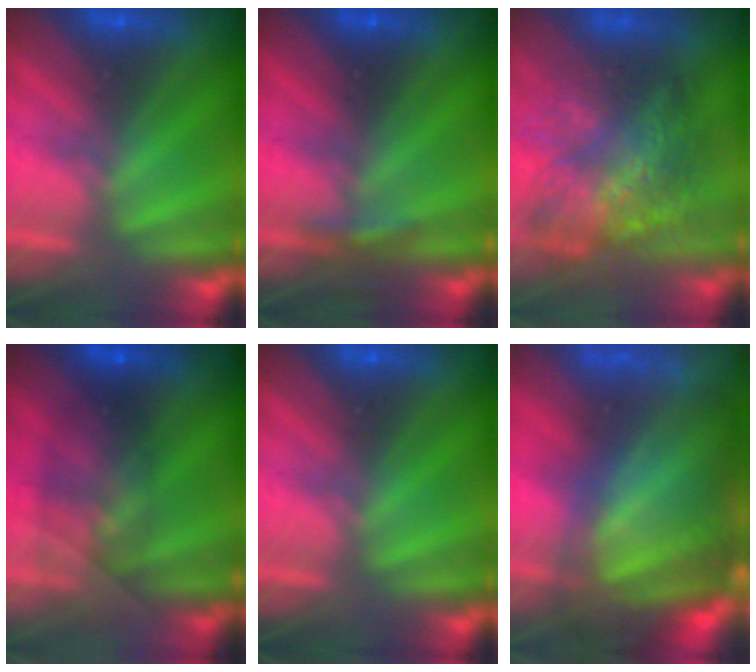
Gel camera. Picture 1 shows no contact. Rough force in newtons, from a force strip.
{"total": 3.0}
{"total": 9.3}
{"total": 5.8}
{"total": 0.0}
{"total": 10.7}